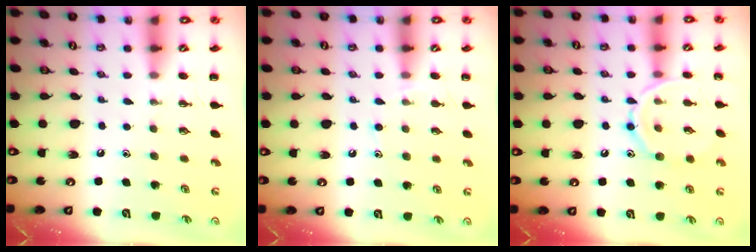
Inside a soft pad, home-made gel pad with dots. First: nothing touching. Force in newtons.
{"total": 5.7, "press": 5.4, "slide": 1.9}
{"total": 11.3, "press": 11.3, "slide": 0.6}